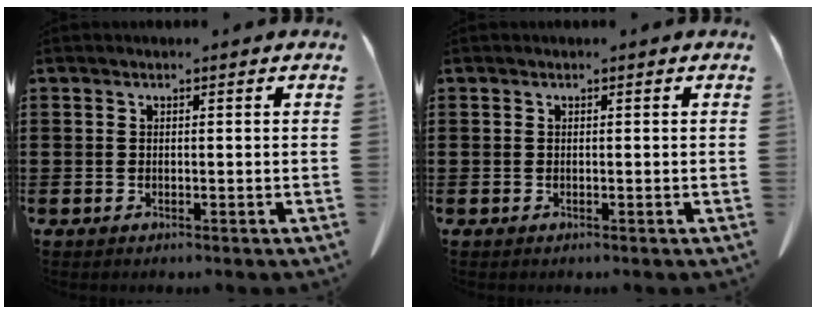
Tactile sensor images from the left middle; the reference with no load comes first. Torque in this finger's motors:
{"motor_torque": [0.11, -0.24, 0.02, 0.02]}